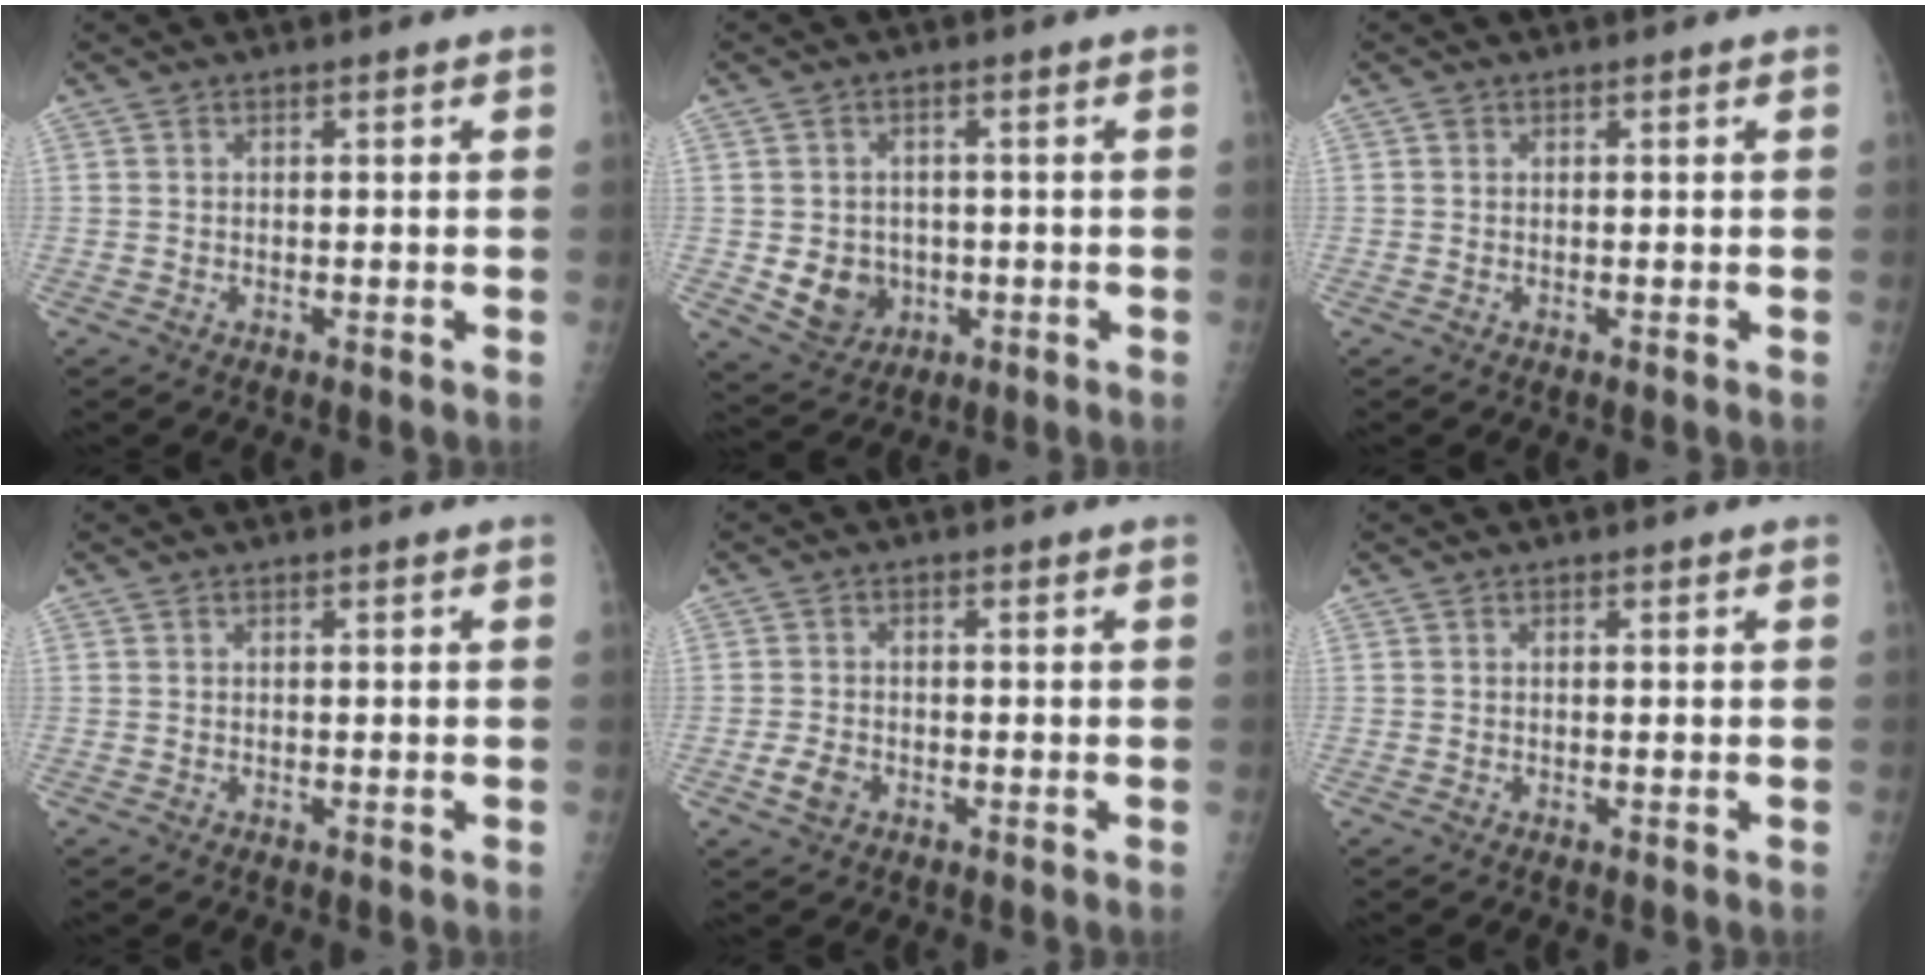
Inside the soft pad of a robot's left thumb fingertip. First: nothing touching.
{"total": 7.1, "force": [-1.0, 6.2, 3.3], "torque": [-0.025, 0.002, -0.003]}
{"total": 0.5, "force": [0.2, 0.5, 0.1], "torque": [0.001, 0.002, 0.002]}
{"total": 0.0}
{"total": 3.1, "force": [-1.3, 2.2, 1.7], "torque": [-0.030, 0.002, -0.022]}
{"total": 0.0}